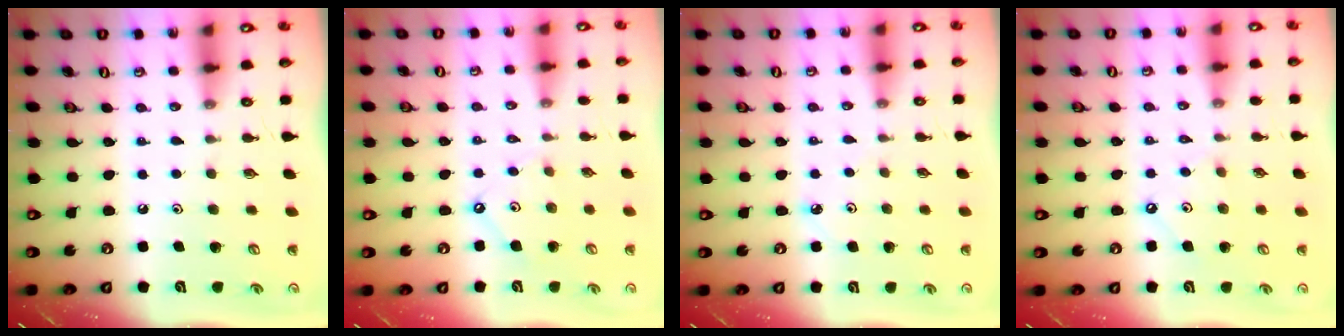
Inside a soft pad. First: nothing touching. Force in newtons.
{"total": 5.5, "press": 5.4, "slide": 0.7}
{"total": 2.5, "press": 2.5, "slide": 0.3}
{"total": 7.1, "press": 7.0, "slide": 0.9}